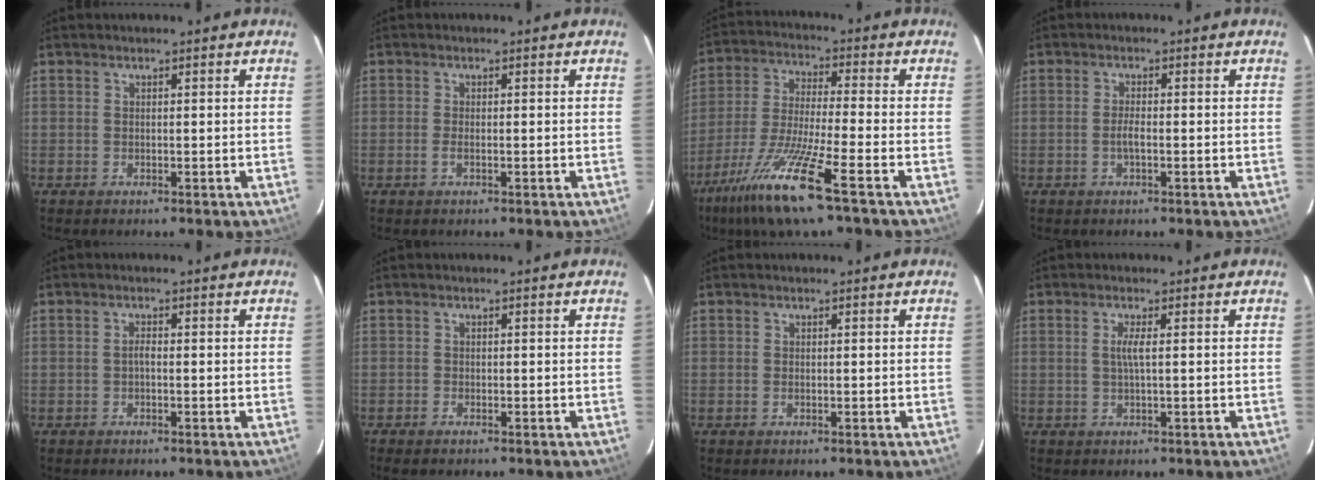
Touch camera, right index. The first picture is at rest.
{"total": 1.3, "force": [-0.6, 0.3, 1.1], "torque": [-0.024, -0.001, -0.012]}
{"total": 15.0, "force": [-9.2, 0.8, 11.9], "torque": [-0.259, -0.029, -0.176]}
{"total": 2.0, "force": [-0.8, 0.4, 1.8], "torque": [-0.036, 0.001, -0.016]}
{"total": 1.0, "force": [-0.4, 0.3, 0.9], "torque": [-0.017, 0.006, -0.010]}
{"total": 1.1, "force": [-1.0, 0.4, 0.4], "torque": [-0.013, -0.002, -0.021]}
{"total": 0.5, "force": [-0.3, 0.2, 0.4], "torque": [-0.008, -0.001, -0.007]}
{"total": 1.9, "force": [0.1, -0.3, 1.9], "torque": [-0.037, 0.000, -0.001]}